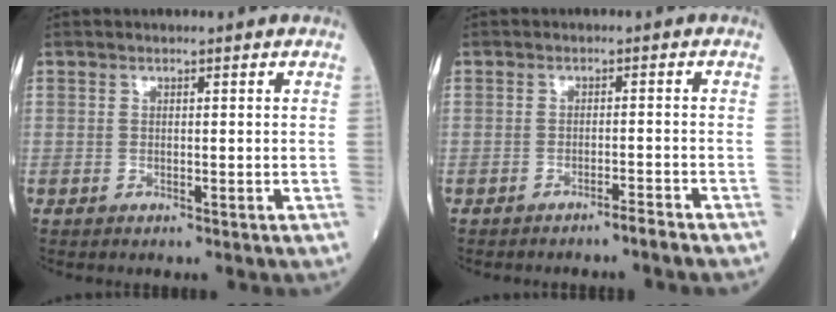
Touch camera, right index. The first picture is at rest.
{"total": 2.3, "force": [-2.0, -0.5, 1.0], "torque": [-0.016, 0.002, -0.030]}